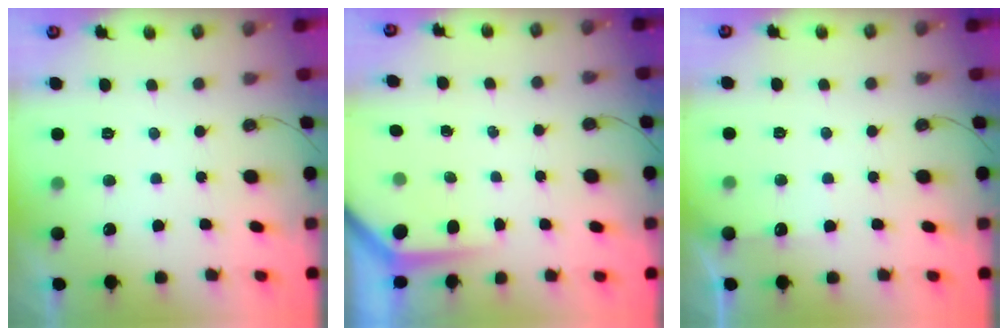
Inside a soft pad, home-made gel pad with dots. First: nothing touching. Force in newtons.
{"total": 3.7, "press": 3.7, "slide": 0.3}
{"total": 4.3, "press": 4.3, "slide": 0.7}